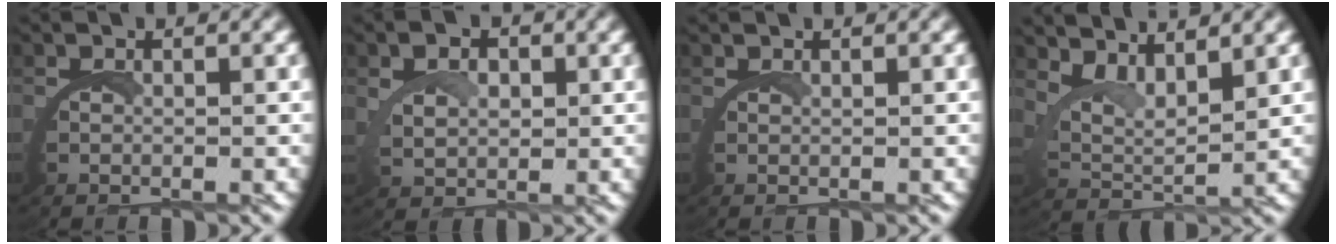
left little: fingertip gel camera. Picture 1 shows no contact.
{"total": 2.4, "force": [1.4, 1.3, 1.5], "torque": [-0.034, -0.007, 0.030]}
{"total": 1.2, "force": [0.9, -0.8, 0.0], "torque": [0.001, 0.004, 0.015]}
{"total": 4.8, "force": [3.6, 2.0, 2.5], "torque": [-0.064, -0.005, 0.058]}